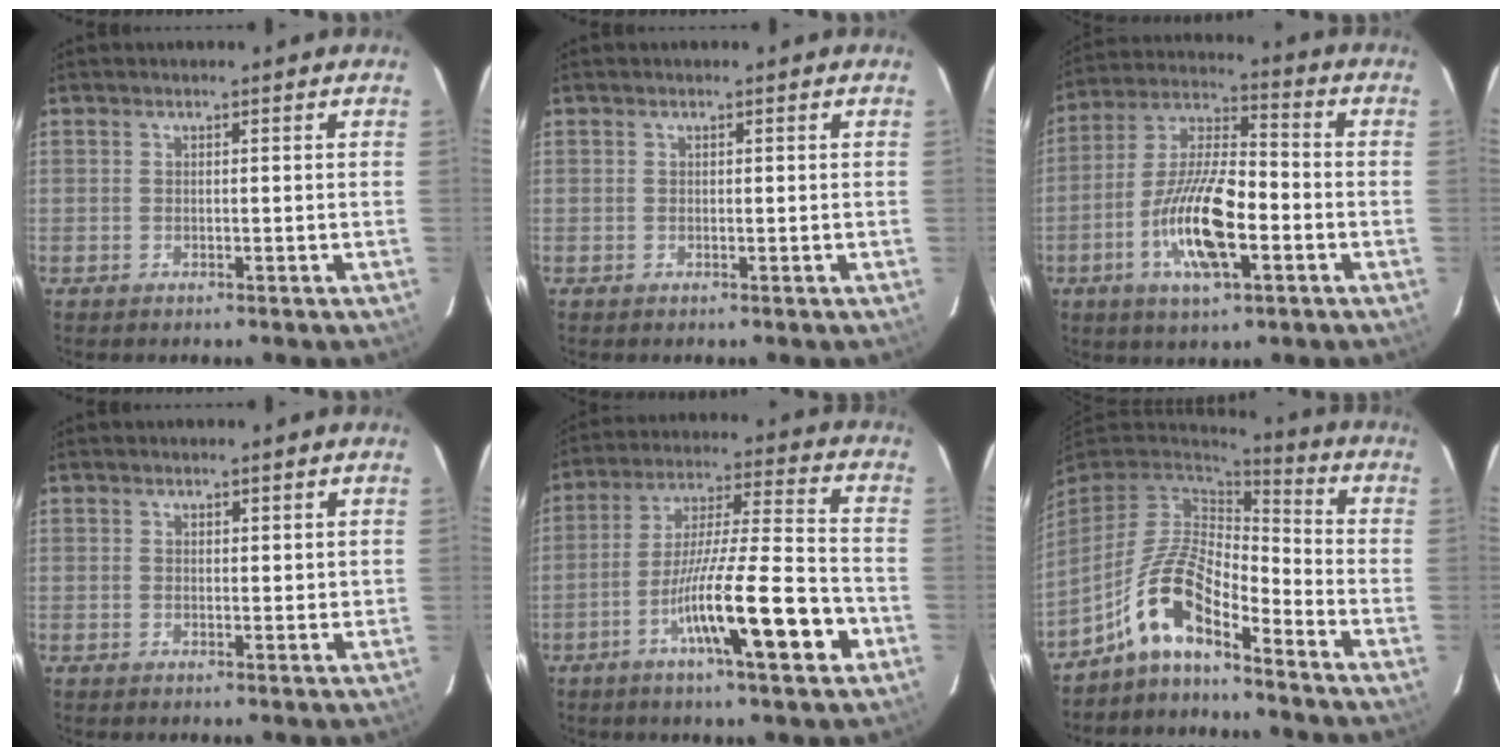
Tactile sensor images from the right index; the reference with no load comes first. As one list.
[{"total": 0.0}, {"total": 14.3, "force": [-4.5, 3.8, 13.1], "torque": [-0.260, 0.002, -0.082]}, {"total": 1.4, "force": [1.0, 0.7, 0.6], "torque": [-0.005, -0.001, 0.014]}, {"total": 15.9, "force": [-6.5, 0.9, 14.5], "torque": [-0.248, -0.008, -0.108]}, {"total": 10.4, "force": [-6.7, 2.8, 7.5], "torque": [-0.164, 0.024, -0.128]}]